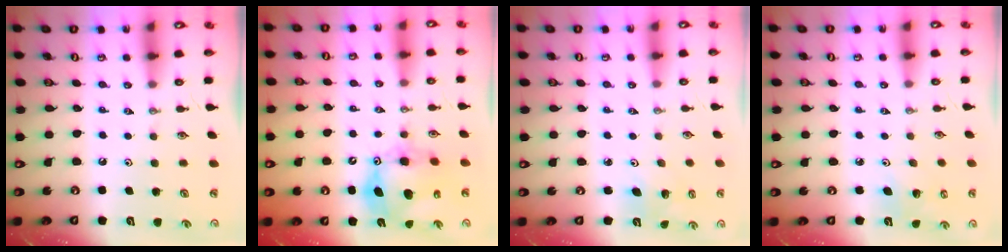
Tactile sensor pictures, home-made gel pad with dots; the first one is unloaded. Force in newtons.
{"total": 13.4, "press": 13.3, "slide": 1.2}
{"total": 3.7, "press": 3.4, "slide": 1.5}
{"total": 4.2, "press": 3.7, "slide": 1.9}